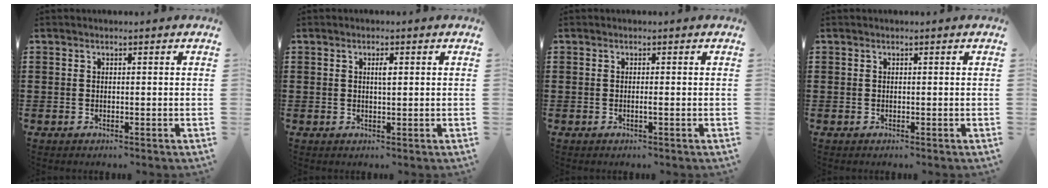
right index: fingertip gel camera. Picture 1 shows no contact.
{"total": 1.6, "force": [0.4, 0.4, 1.5], "torque": [-0.029, 0.004, 0.005]}
{"total": 0.7, "force": [-0.3, -0.2, 0.6], "torque": [-0.011, -0.004, -0.005]}
{"total": 0.0}